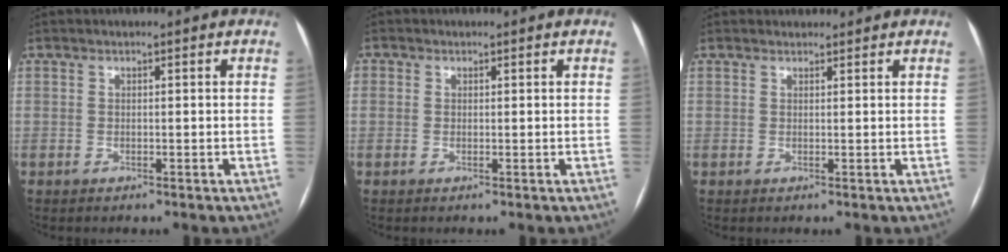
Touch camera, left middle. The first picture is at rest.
{"total": 1.2, "force": [0.3, 1.1, 0.3], "torque": [0.002, 0.001, 0.002]}
{"total": 1.5, "force": [1.4, 0.5, 0.0], "torque": [-0.004, 0.014, 0.022]}